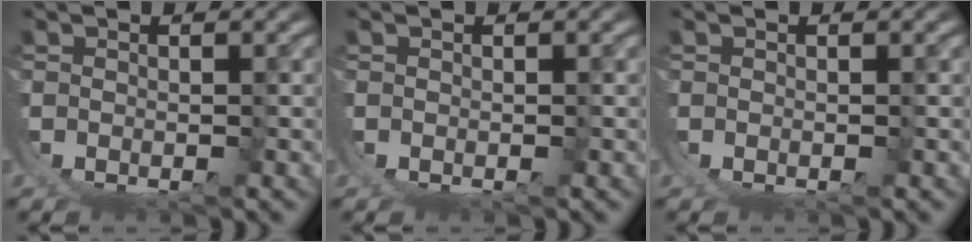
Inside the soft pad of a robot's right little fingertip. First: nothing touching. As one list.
[{"total": 0.0}, {"total": 0.0}]